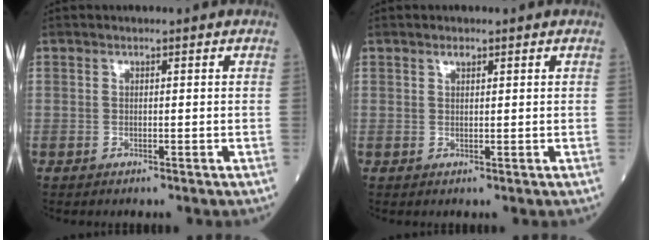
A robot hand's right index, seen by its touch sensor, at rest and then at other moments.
{"total": 0.9, "force": [0.6, 0.3, 0.5], "torque": [-0.012, -0.002, 0.011]}